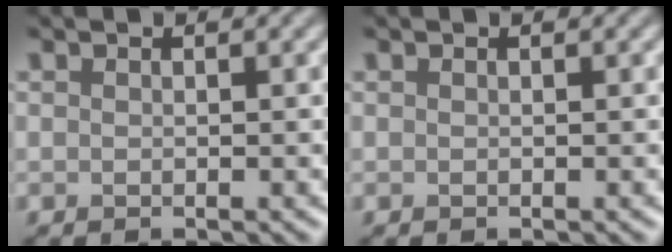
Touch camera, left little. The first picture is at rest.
{"total": 0.0}